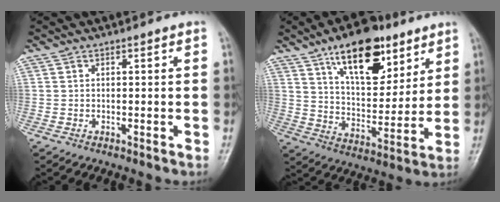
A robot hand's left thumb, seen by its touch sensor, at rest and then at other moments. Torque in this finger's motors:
{"motor_torque": [2.09, 1.70, 1.46, -1.00, 0.33]}